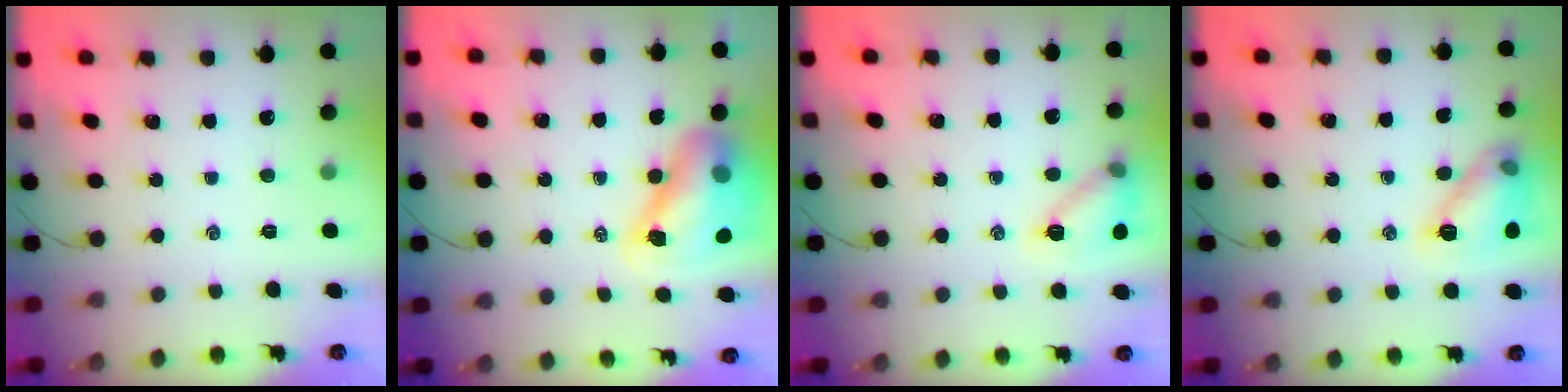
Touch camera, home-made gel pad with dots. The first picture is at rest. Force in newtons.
{"total": 12.8, "press": 12.4, "slide": 3.4}
{"total": 11.6, "press": 11.6, "slide": 0.3}
{"total": 12.4, "press": 12.4, "slide": 0.1}